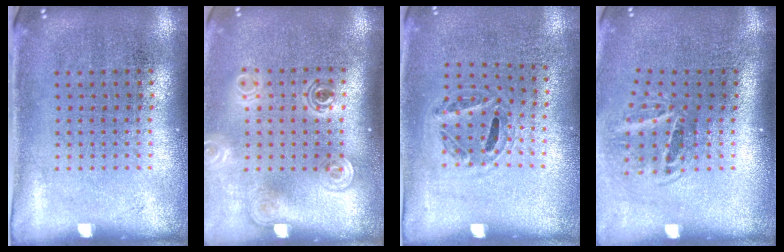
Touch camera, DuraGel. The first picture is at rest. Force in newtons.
{"total": 1.8, "press": 1.4, "slide": 1.2}
{"total": 1.1, "press": 0.7, "slide": 0.9}
{"total": 1.9, "press": 1.3, "slide": 1.4}